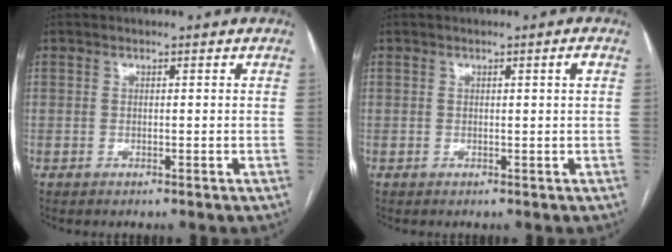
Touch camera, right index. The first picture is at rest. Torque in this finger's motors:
{"motor_torque": [0.18, 0.00, 0.05, 0.01]}